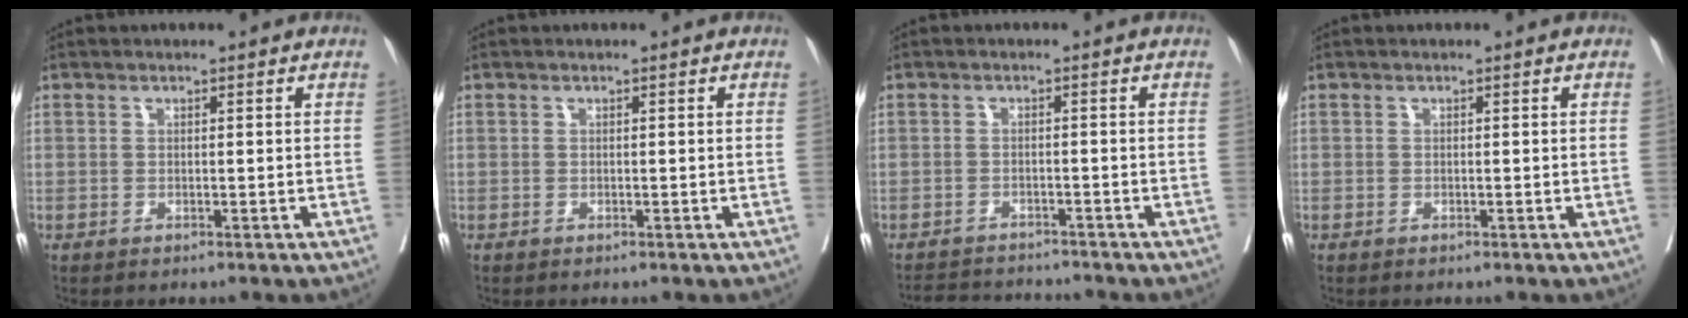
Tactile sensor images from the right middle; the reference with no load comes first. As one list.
[{"total": 0.0}, {"total": 5.6, "force": [-5.6, 0.6, 0.5], "torque": [-0.010, -0.005, -0.088]}, {"total": 0.0}]